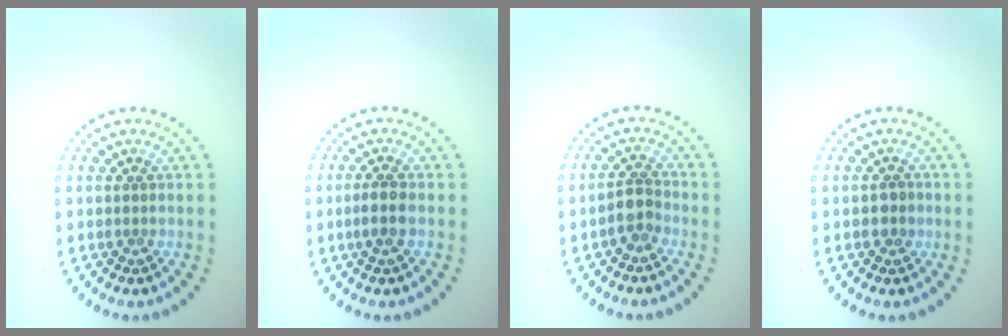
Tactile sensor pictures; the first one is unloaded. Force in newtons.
{"total": 2.0, "press": 1.8, "slide": 0.8}
{"total": 2.0, "press": 1.7, "slide": 1.1}
{"total": 1.4, "press": 1.4, "slide": 0.3}